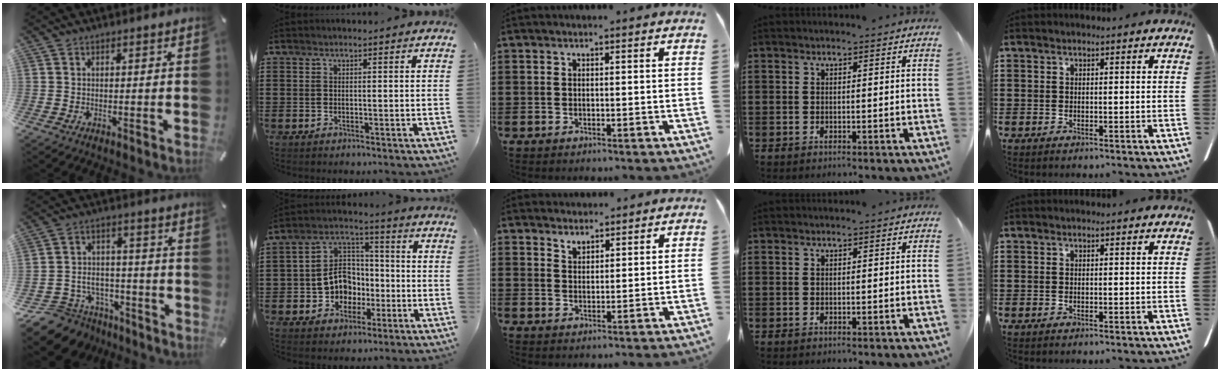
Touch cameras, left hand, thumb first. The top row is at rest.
{"thumb": {"total": 10.3, "force": [-6.7, 7.5, 2.2], "torque": [-0.045, 0.037, -0.115]}, "index": {"total": 8.0, "force": [-1.9, 7.1, 3.0], "torque": [-0.071, 0.012, -0.032]}, "middle": {"total": 2.7, "force": [2.6, 0.8, 0.0], "torque": [-0.007, -0.006, 0.051]}}